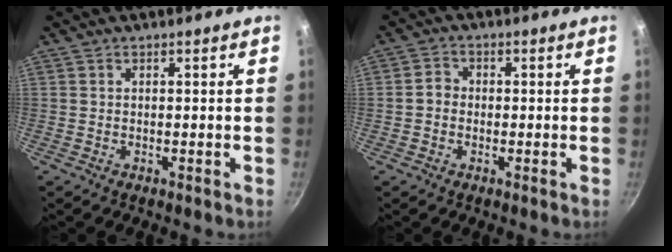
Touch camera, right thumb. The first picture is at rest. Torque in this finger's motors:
{"motor_torque": [-0.05, -0.14, -0.31, -0.20, -0.04]}